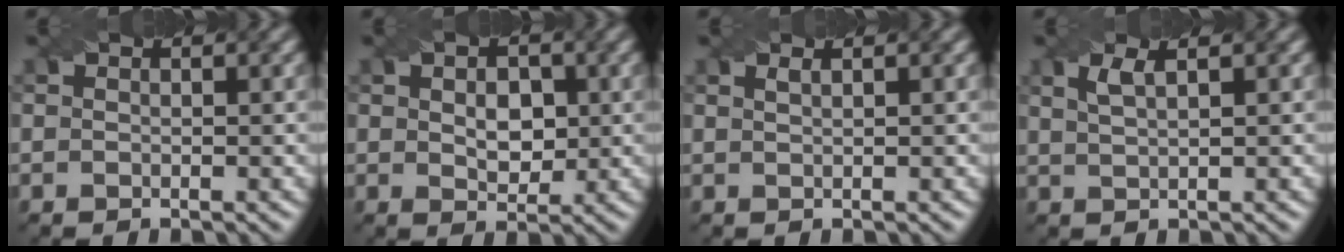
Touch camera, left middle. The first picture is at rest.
{"total": 3.2, "force": [0.4, 2.1, 2.4], "torque": [-0.036, -0.001, 0.007]}
{"total": 1.0, "force": [0.7, 0.4, 0.6], "torque": [-0.004, 0.000, 0.007]}
{"total": 1.9, "force": [1.0, 0.6, 1.5], "torque": [-0.027, 0.003, 0.019]}